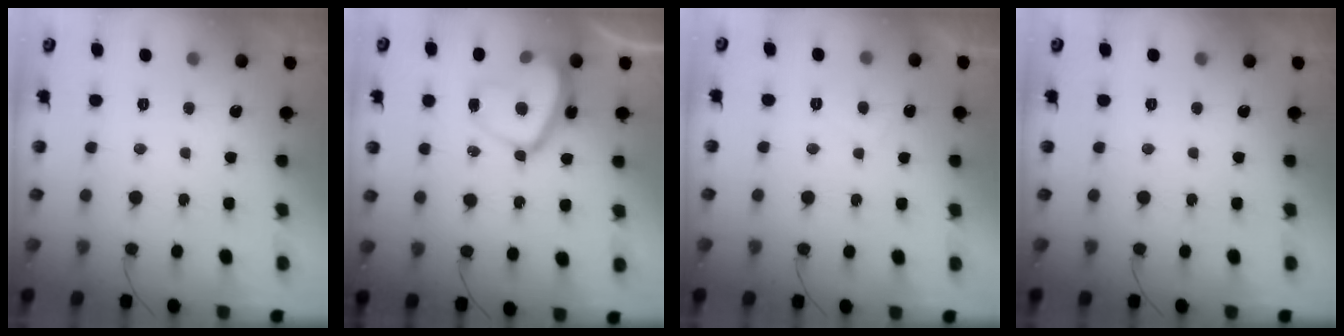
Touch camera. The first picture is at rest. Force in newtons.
{"total": 13.5, "press": 13.4, "slide": 1.2}
{"total": 2.1, "press": 2.0, "slide": 0.8}
{"total": 0.0}